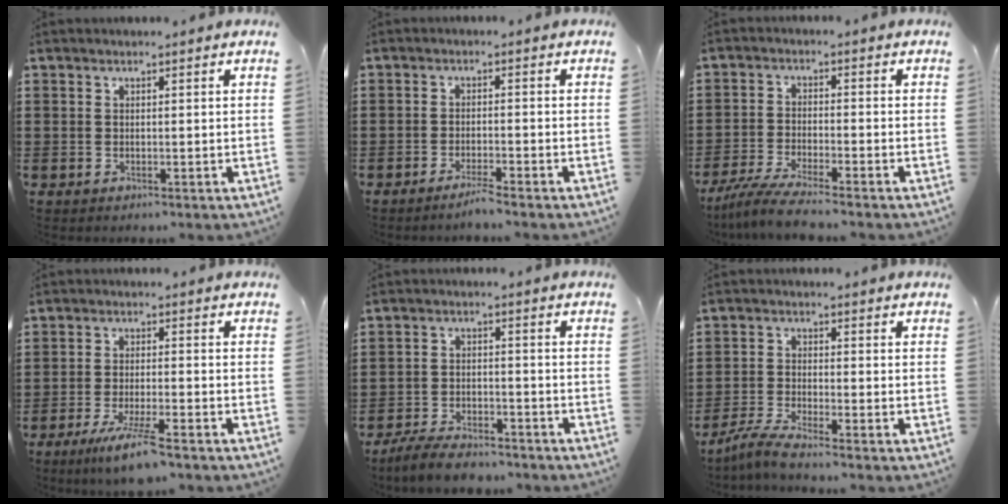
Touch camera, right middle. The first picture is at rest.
{"total": 2.1, "force": [-1.8, -0.2, 1.1], "torque": [-0.018, 0.001, -0.033]}
{"total": 5.5, "force": [-5.0, -0.2, 2.3], "torque": [-0.060, -0.020, -0.097]}
{"total": 5.8, "force": [-4.2, 0.0, 3.9], "torque": [-0.080, -0.017, -0.078]}
{"total": 5.4, "force": [-5.0, 0.9, 1.6], "torque": [-0.039, 0.000, -0.099]}
{"total": 3.9, "force": [-3.5, -0.3, 1.6], "torque": [-0.052, -0.013, -0.073]}